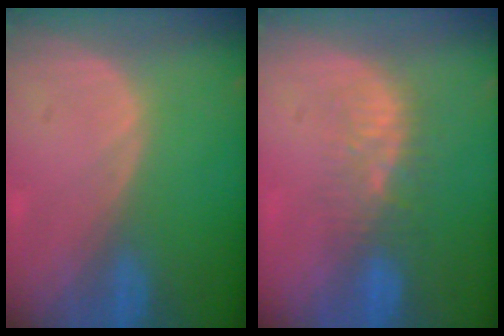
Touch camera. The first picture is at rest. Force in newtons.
{"total": 5.3, "press": 4.8, "slide": 2.2}